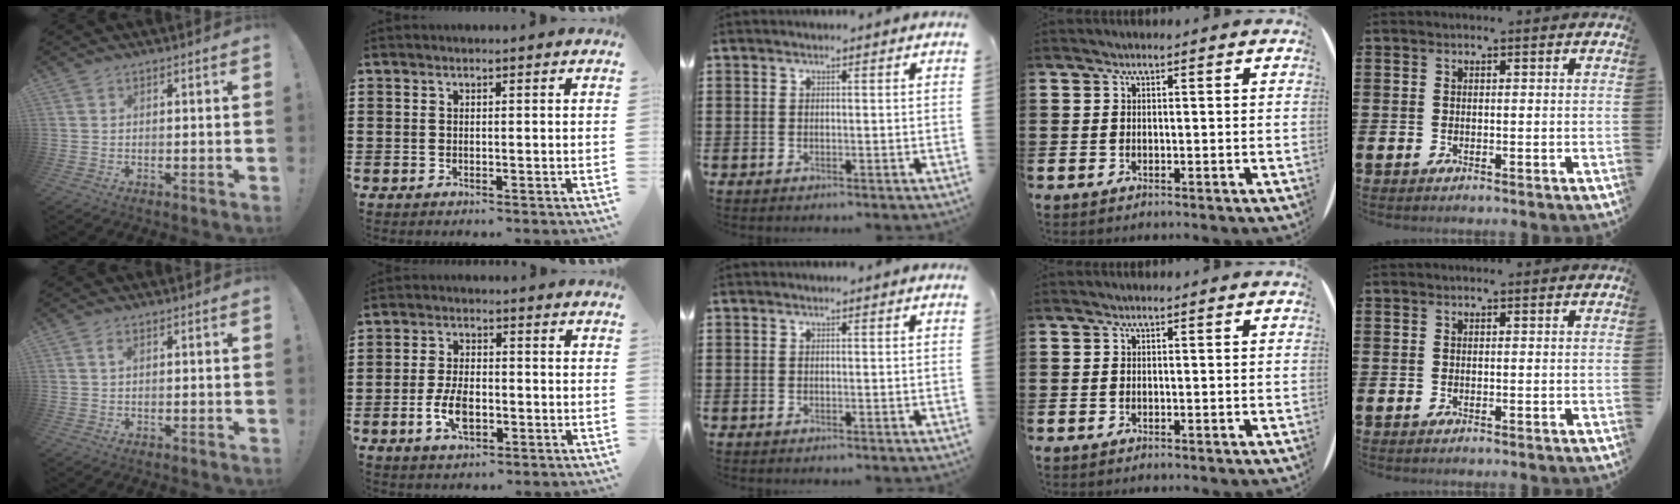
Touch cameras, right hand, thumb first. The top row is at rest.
{"thumb": {"total": 1.0, "force": [0.4, 0.5, 0.8], "torque": [-0.010, 0.001, 0.004]}, "index": {"total": 5.6, "force": [-1.7, 2.7, 4.6], "torque": [-0.108, -0.006, -0.033]}}